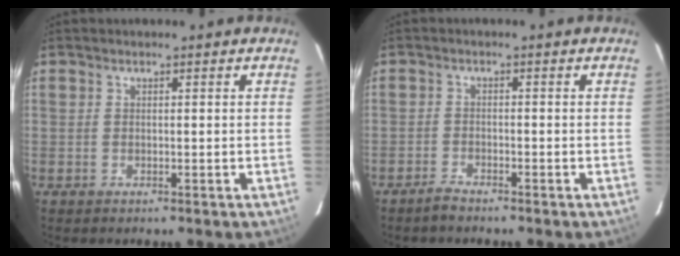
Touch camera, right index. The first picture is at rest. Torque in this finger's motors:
{"motor_torque": [0.07, -0.08, 0.00, -0.01]}